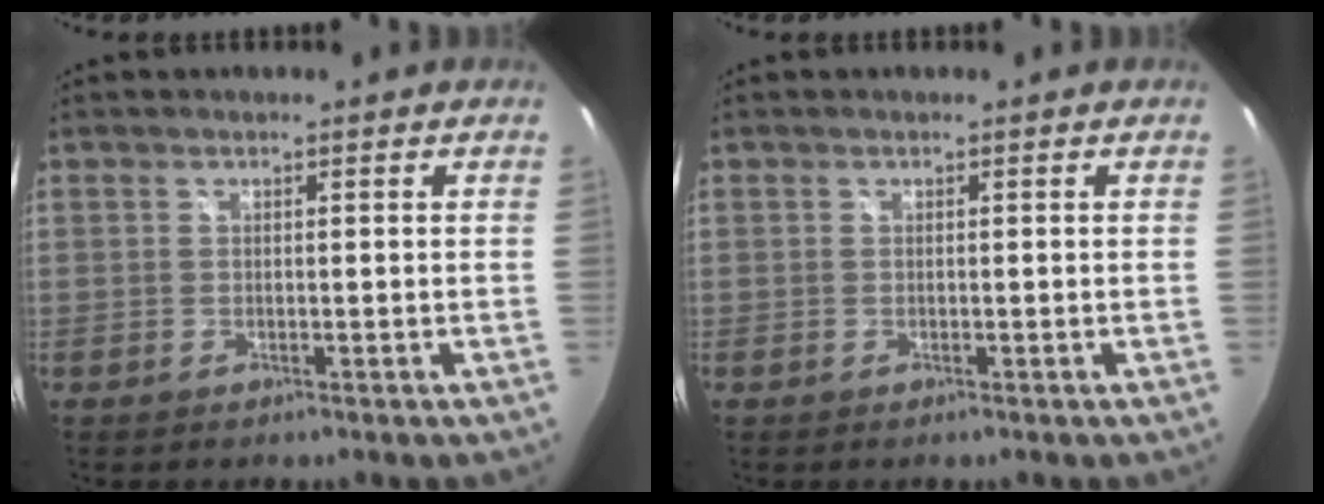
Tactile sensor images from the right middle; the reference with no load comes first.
{"total": 0.0}